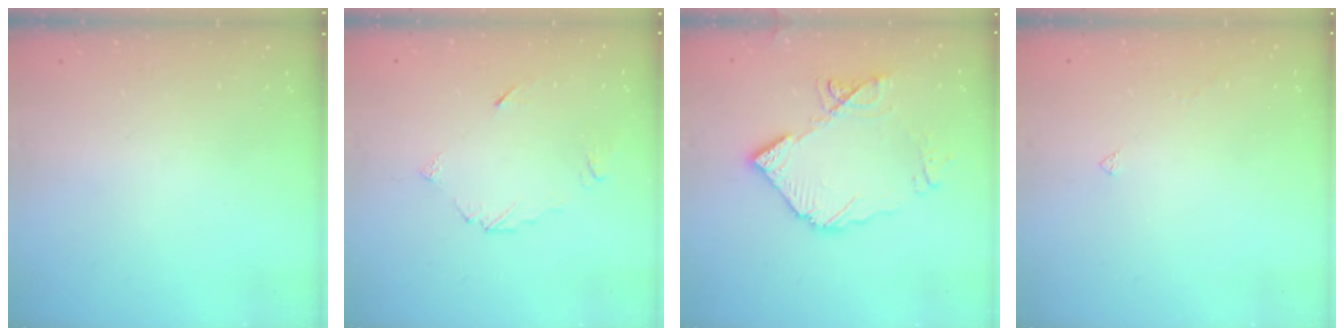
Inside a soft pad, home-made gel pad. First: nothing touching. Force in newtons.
{"total": 4.5, "press": 4.5, "slide": 0.5}
{"total": 13.9, "press": 13.8, "slide": 1.7}
{"total": 1.9, "press": 1.8, "slide": 0.4}